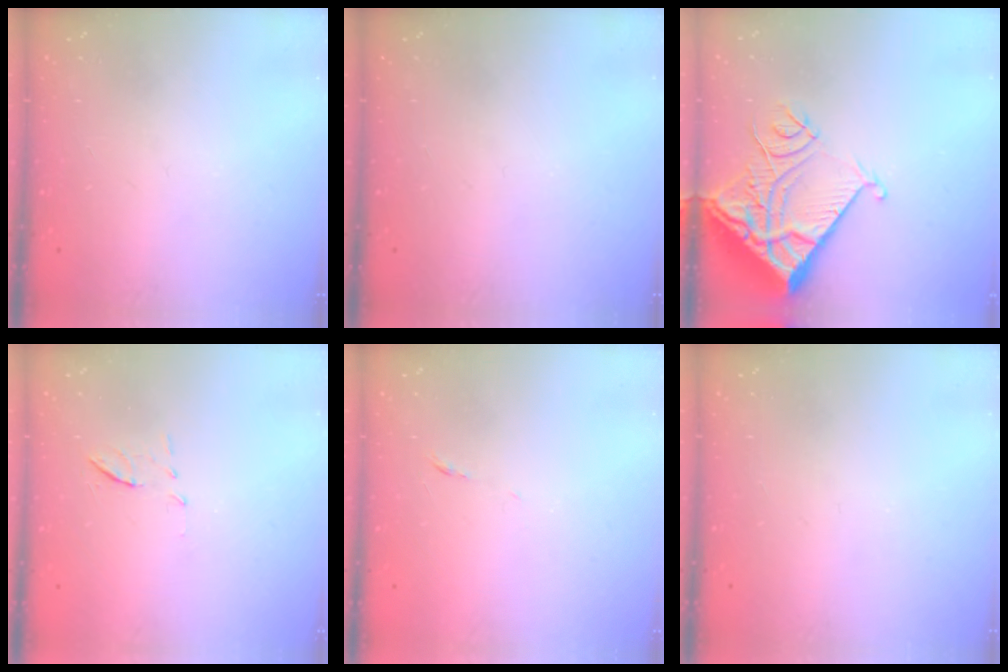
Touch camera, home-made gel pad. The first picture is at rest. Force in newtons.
{"total": 0.0}
{"total": 12.8, "press": 12.7, "slide": 1.7}
{"total": 6.8, "press": 6.6, "slide": 1.8}
{"total": 3.9, "press": 3.8, "slide": 0.9}
{"total": 0.0}